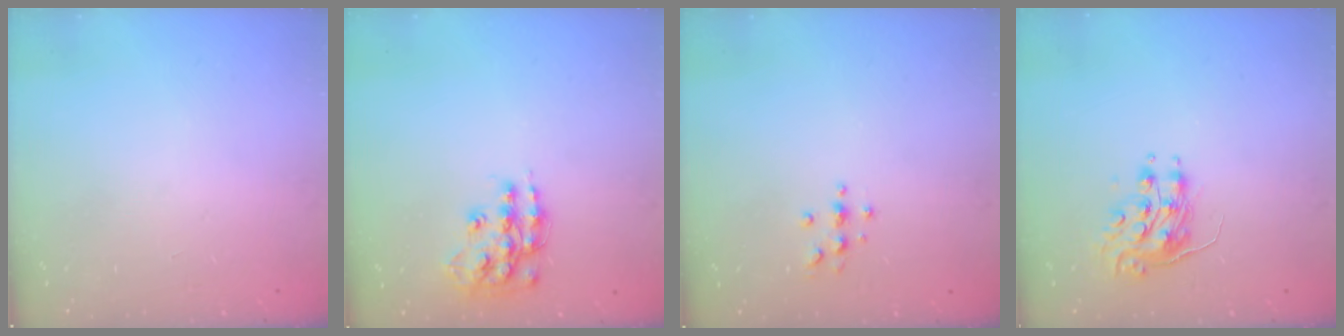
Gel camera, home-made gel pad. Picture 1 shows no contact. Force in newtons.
{"total": 13.7, "press": 13.7, "slide": 0.9}
{"total": 3.3, "press": 3.3, "slide": 0.4}
{"total": 8.2, "press": 8.2, "slide": 0.1}